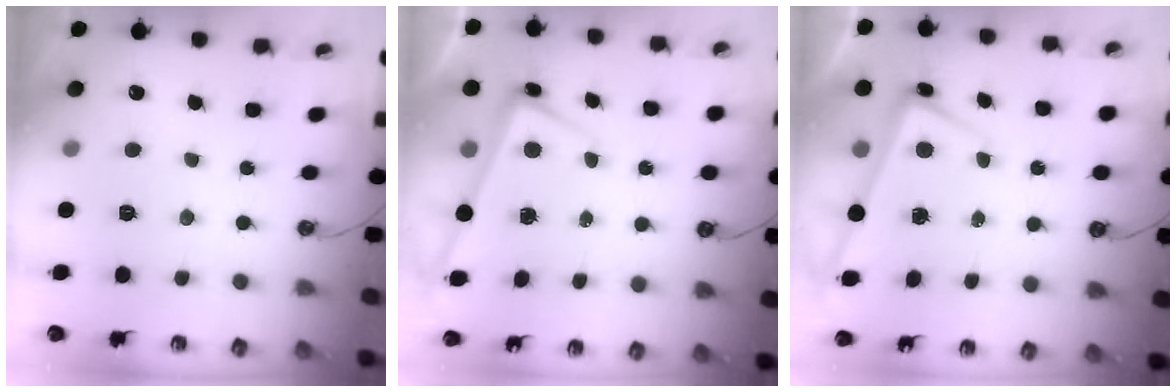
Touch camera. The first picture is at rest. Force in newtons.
{"total": 2.5, "press": 2.3, "slide": 0.8}
{"total": 2.5, "press": 2.3, "slide": 0.8}